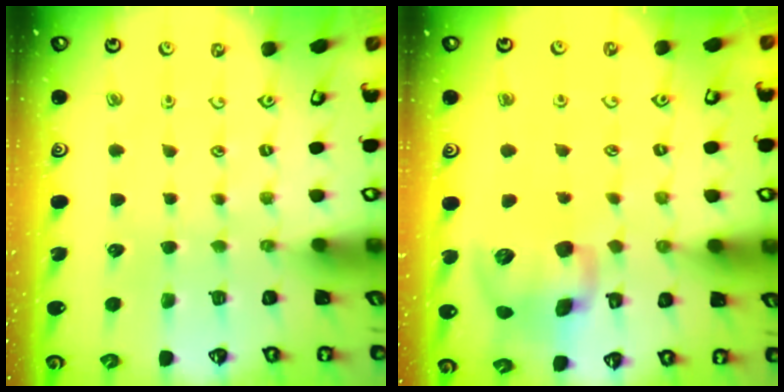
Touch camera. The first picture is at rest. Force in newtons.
{"total": 13.1, "press": 12.9, "slide": 2.0}